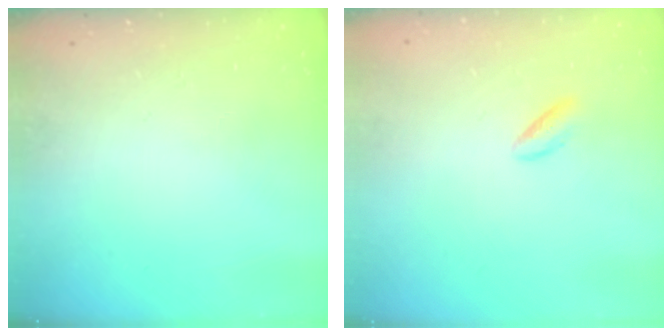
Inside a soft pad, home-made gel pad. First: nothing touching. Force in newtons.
{"total": 2.8, "press": 2.5, "slide": 1.2}